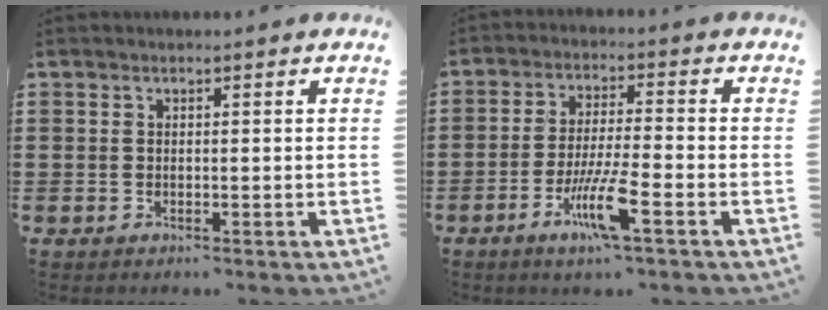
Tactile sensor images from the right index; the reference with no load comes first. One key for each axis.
{"total": 8.0, "fx": -3.9, "fy": 0.8, "fz": 6.9, "tx": -0.143, "ty": -0.012, "tz": -0.075}